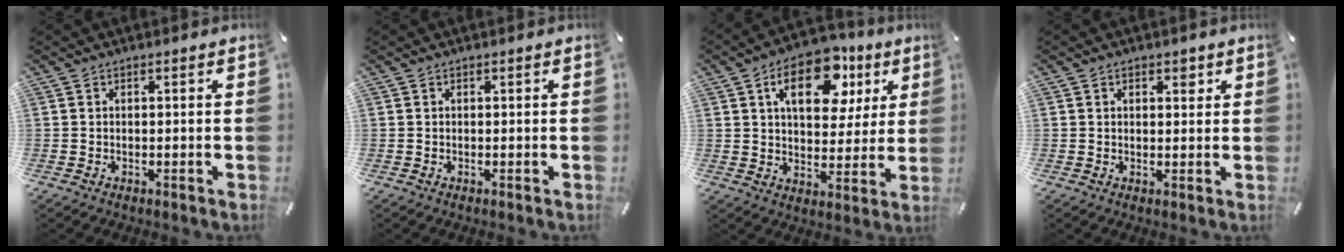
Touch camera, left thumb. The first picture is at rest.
{"total": 0.0}
{"total": 15.7, "force": [7.3, 9.5, 10.2], "torque": [-0.141, -0.020, 0.122]}
{"total": 2.0, "force": [1.0, 1.4, 1.1], "torque": [-0.008, -0.002, 0.012]}